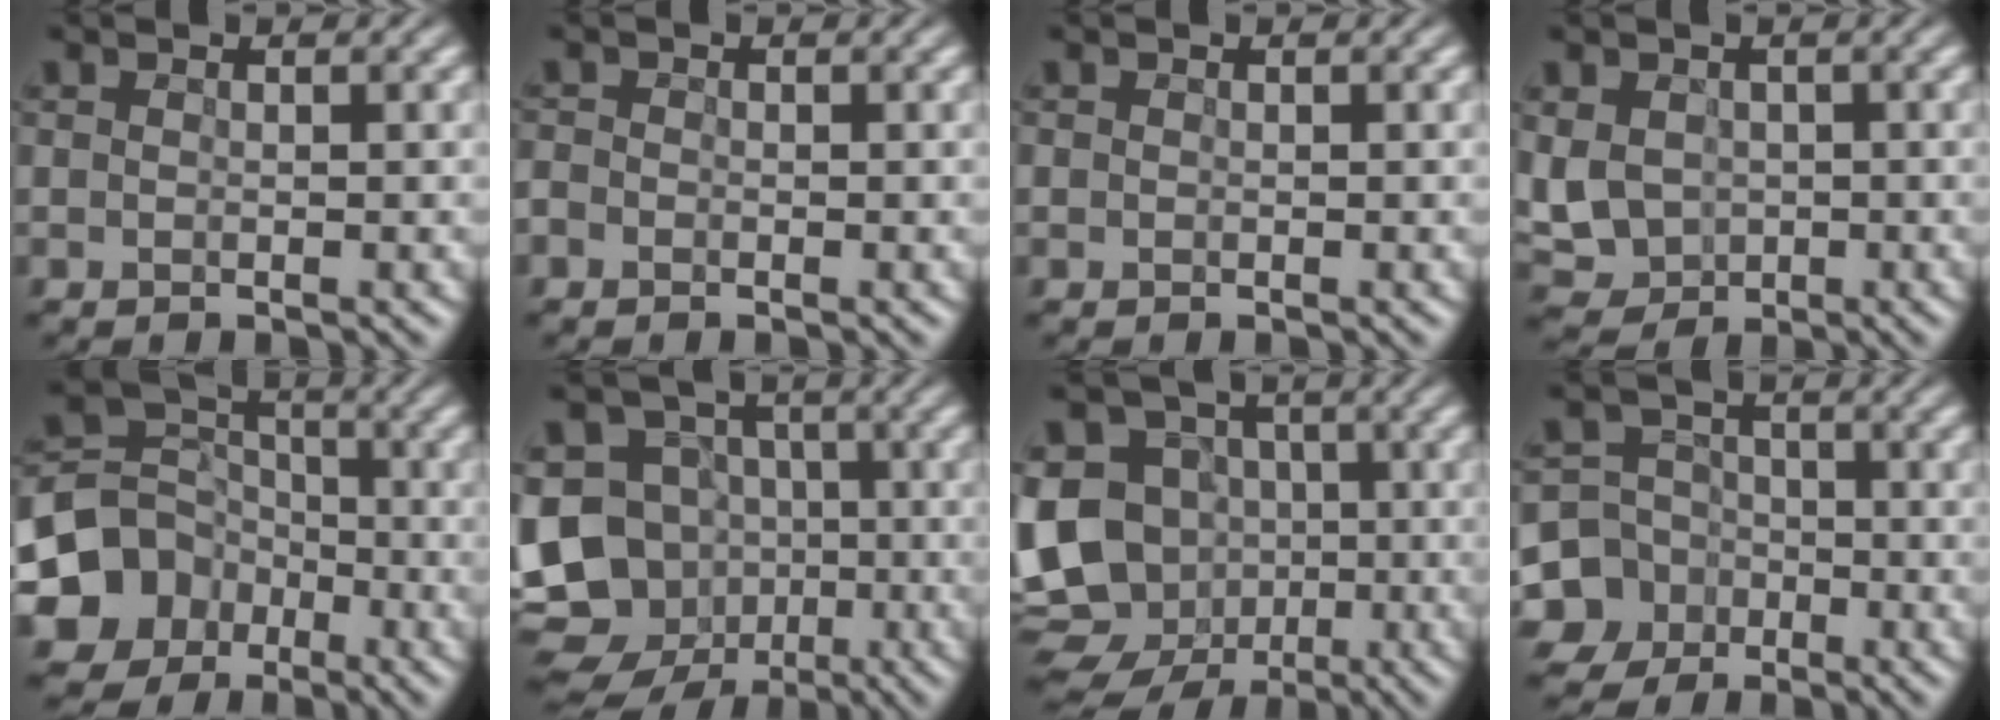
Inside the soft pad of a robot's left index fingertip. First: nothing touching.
{"total": 1.5, "force": [-1.1, 1.0, 0.4], "torque": [-0.008, 0.011, -0.022]}
{"total": 0.5, "force": [0.1, 0.5, 0.2], "torque": [0.006, 0.006, -0.004]}
{"total": 5.7, "force": [-0.2, 4.8, 3.0], "torque": [-0.075, 0.004, -0.008]}
{"total": 8.5, "force": [-4.0, 7.0, 2.6], "torque": [-0.083, -0.001, -0.082]}
{"total": 13.1, "force": [-4.3, 11.2, 5.4], "torque": [-0.139, -0.012, -0.063]}
{"total": 12.8, "force": [-3.0, 11.0, 5.8], "torque": [-0.133, -0.014, -0.046]}
{"total": 9.9, "force": [-4.5, 8.7, 1.5], "torque": [-0.071, -0.025, -0.083]}